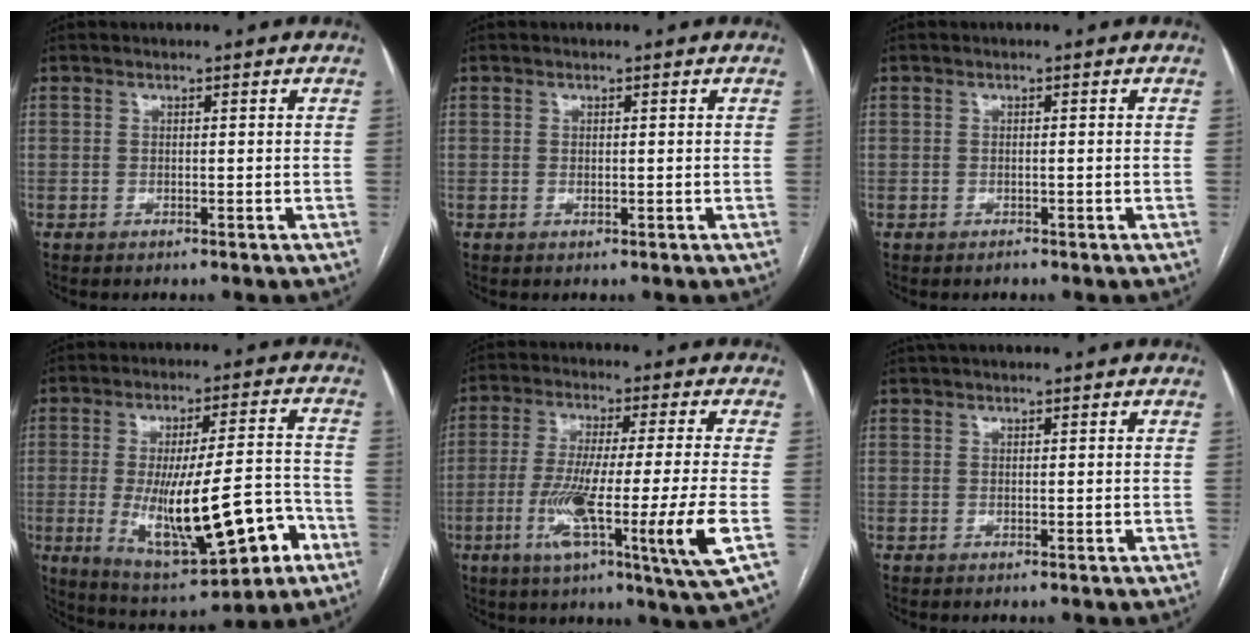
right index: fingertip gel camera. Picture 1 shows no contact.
{"total": 0.0}
{"total": 0.6, "force": [-0.5, 0.3, 0.0], "torque": [0.000, 0.001, -0.009]}
{"total": 18.6, "force": [-5.5, 4.3, 17.3], "torque": [-0.282, -0.002, -0.066]}
{"total": 15.9, "force": [-4.5, -1.3, 15.2], "torque": [-0.262, -0.034, -0.083]}
{"total": 1.5, "force": [1.2, 0.4, 0.8], "torque": [-0.014, 0.028, 0.019]}